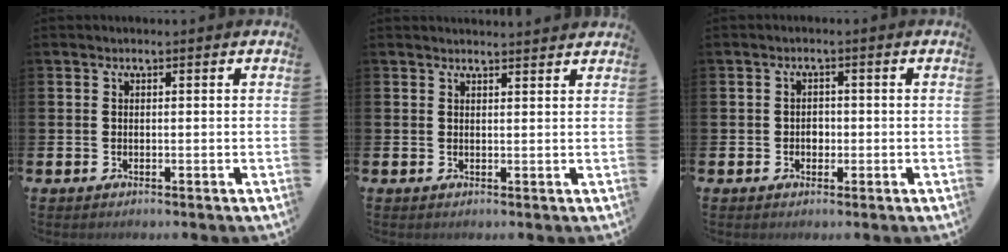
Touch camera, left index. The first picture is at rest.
{"total": 1.7, "force": [1.7, -0.1, -0.1], "torque": [0.007, -0.013, 0.029]}
{"total": 1.6, "force": [-0.3, 1.4, 0.7], "torque": [-0.007, 0.004, -0.009]}